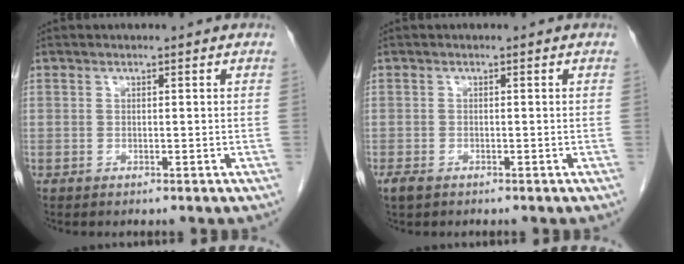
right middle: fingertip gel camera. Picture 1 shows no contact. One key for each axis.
{"total": 1.6, "fx": -1.1, "fy": 0.8, "fz": 0.9, "tx": -0.026, "ty": -0.003, "tz": -0.015}